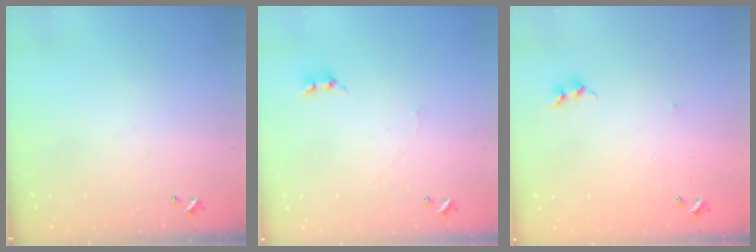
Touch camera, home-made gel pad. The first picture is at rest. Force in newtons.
{"total": 0.9, "press": 0.8, "slide": 0.4}
{"total": 6.4, "press": 6.3, "slide": 0.6}